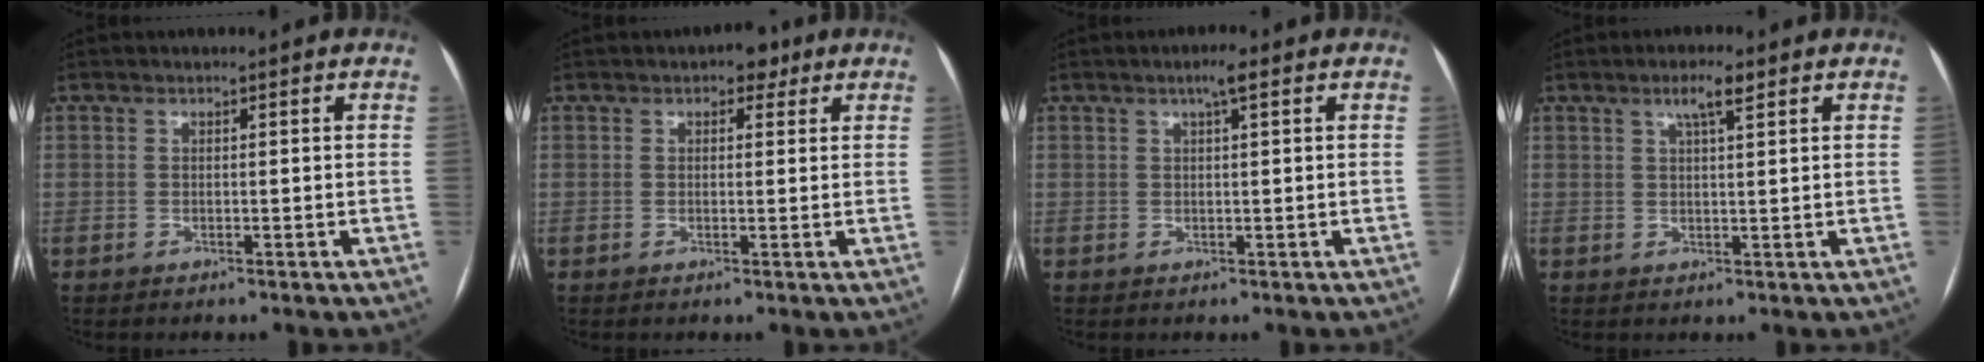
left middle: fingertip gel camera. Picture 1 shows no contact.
{"total": 2.7, "force": [1.6, 1.6, 1.4], "torque": [-0.017, 0.013, 0.018]}
{"total": 2.2, "force": [1.1, 0.1, 1.9], "torque": [-0.035, 0.007, 0.018]}
{"total": 3.5, "force": [2.0, 0.3, 2.8], "torque": [-0.053, 0.005, 0.035]}